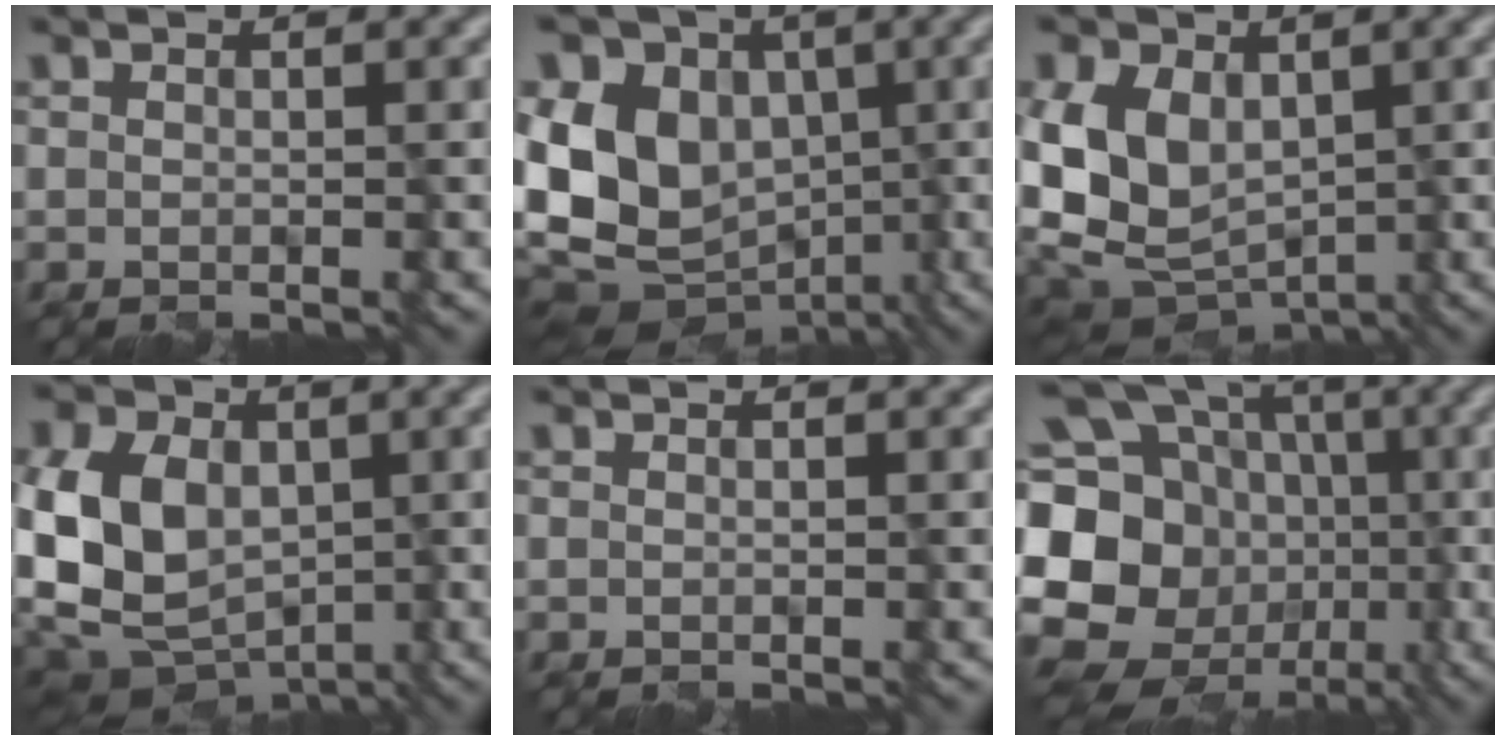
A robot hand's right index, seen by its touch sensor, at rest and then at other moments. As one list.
[{"total": 12.0, "force": [-1.6, 9.2, 7.5], "torque": [-0.154, 0.020, -0.049]}, {"total": 8.8, "force": [-0.3, 6.4, 6.0], "torque": [-0.105, 0.001, -0.007]}, {"total": 12.0, "force": [-0.9, 9.1, 7.7], "torque": [-0.162, 0.010, -0.022]}, {"total": 0.0}, {"total": 21.4, "force": [-2.9, 18.4, 10.5], "torque": [-0.221, 0.028, -0.096]}]